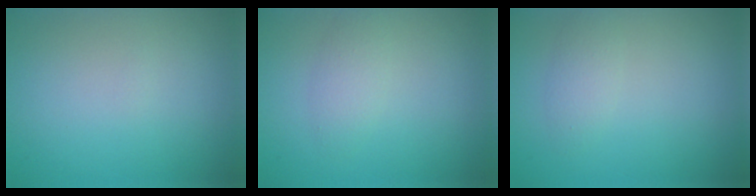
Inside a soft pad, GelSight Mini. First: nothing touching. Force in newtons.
{"total": 1.7, "press": 1.7, "slide": 0.0}
{"total": 1.5, "press": 1.5, "slide": 0.2}